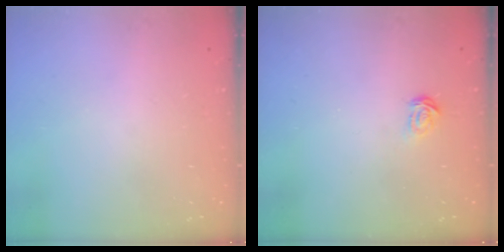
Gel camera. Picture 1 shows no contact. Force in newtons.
{"total": 1.8, "press": 1.8, "slide": 0.2}